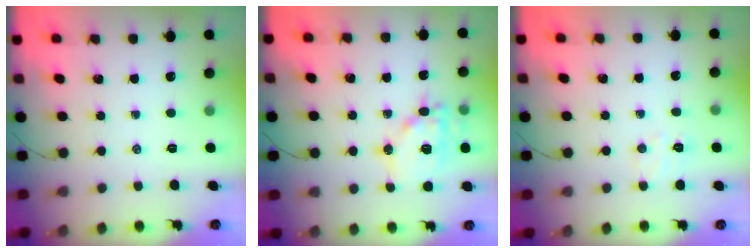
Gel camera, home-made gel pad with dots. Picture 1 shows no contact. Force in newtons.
{"total": 14.0, "press": 13.9, "slide": 1.9}
{"total": 5.4, "press": 5.3, "slide": 1.2}